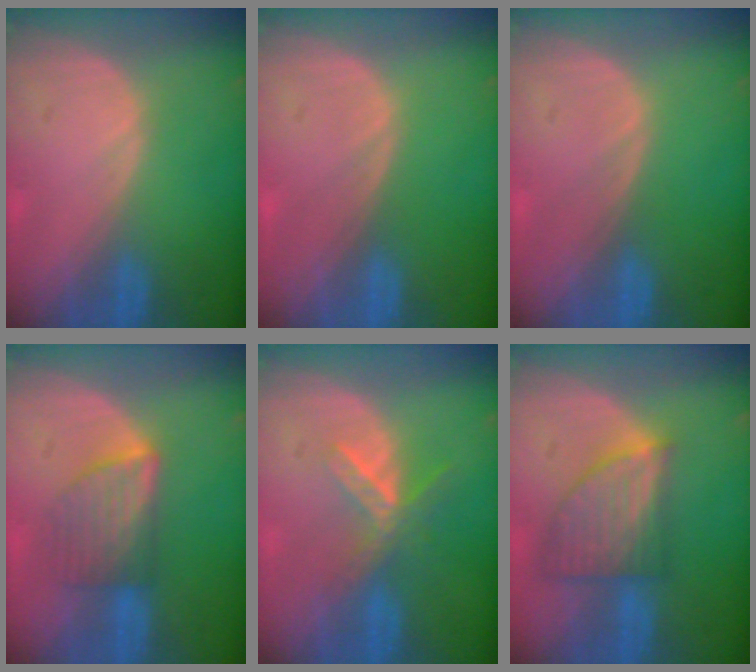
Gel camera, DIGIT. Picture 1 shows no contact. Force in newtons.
{"total": 0.0}
{"total": 0.0}
{"total": 5.9, "press": 5.7, "slide": 1.5}
{"total": 5.6, "press": 4.9, "slide": 2.7}
{"total": 7.5, "press": 6.8, "slide": 3.1}